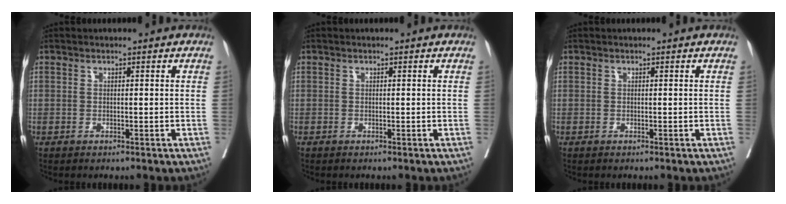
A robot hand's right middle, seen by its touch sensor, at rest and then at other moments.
{"total": 0.0}
{"total": 0.0}